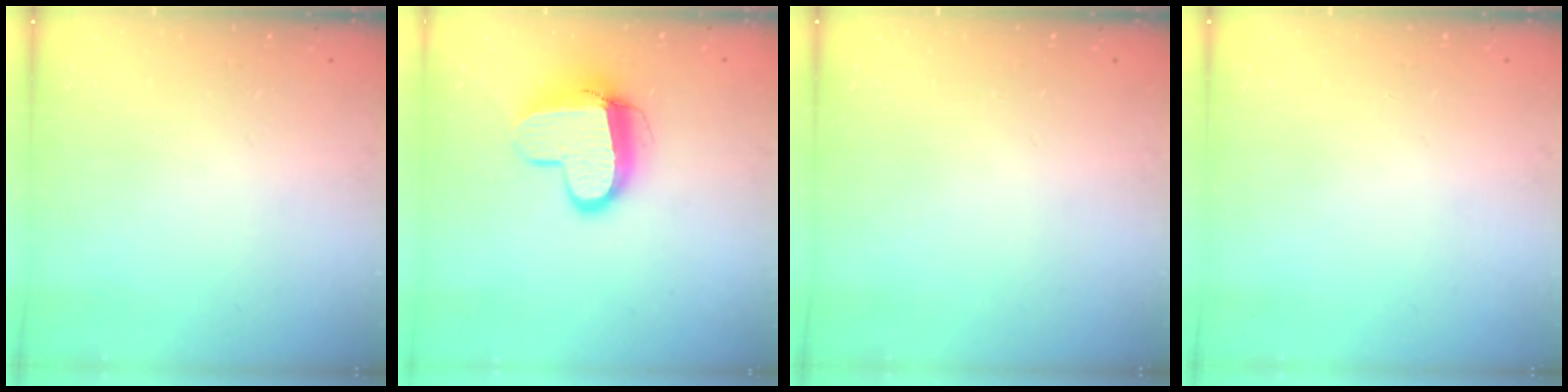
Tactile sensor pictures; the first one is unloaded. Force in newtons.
{"total": 11.2, "press": 11.2, "slide": 0.9}
{"total": 0.0}
{"total": 0.0}